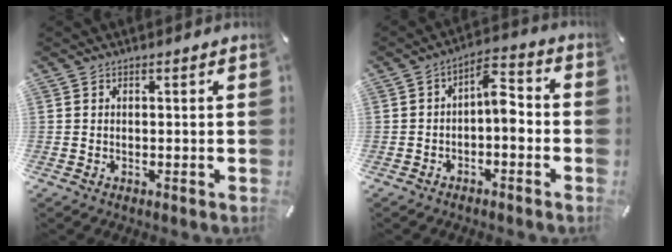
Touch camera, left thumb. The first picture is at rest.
{"total": 7.0, "force": [-1.4, 3.6, 5.8], "torque": [-0.087, 0.015, -0.029]}